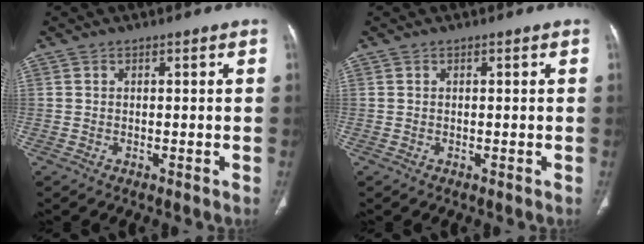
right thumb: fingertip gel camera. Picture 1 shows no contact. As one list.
[{"total": 0.0}]